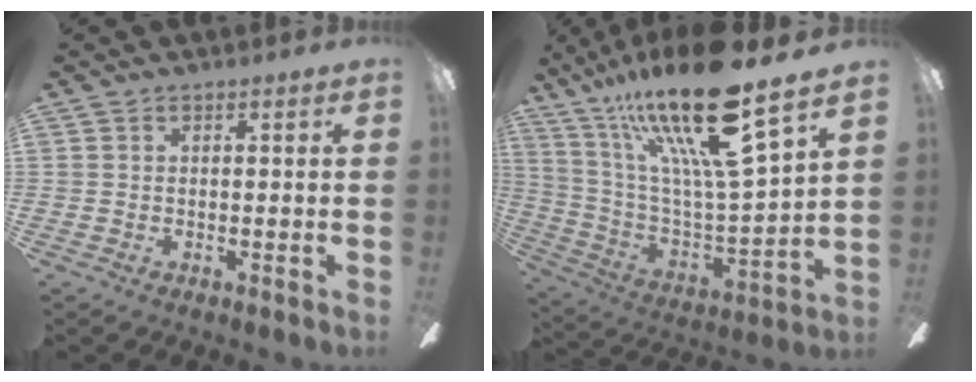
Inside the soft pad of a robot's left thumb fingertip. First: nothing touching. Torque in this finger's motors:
{"motor_torque": [1.18, 0.44, 2.23, -0.54, 0.44]}